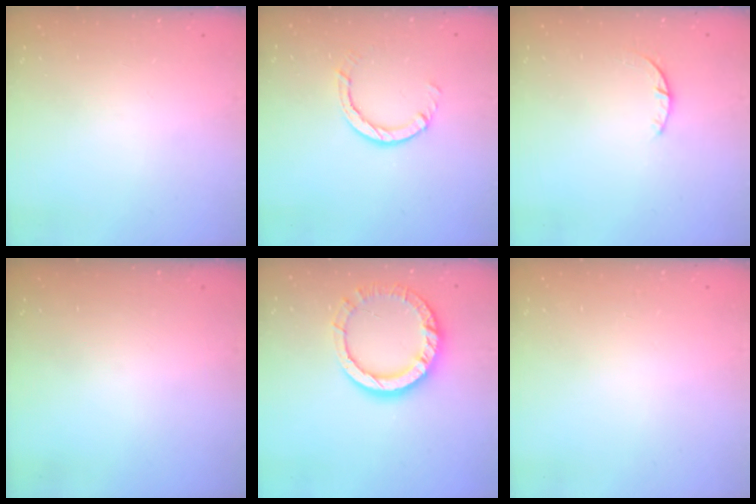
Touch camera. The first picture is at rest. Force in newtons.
{"total": 3.1, "press": 3.0, "slide": 0.5}
{"total": 1.2, "press": 1.2, "slide": 0.3}
{"total": 0.0}
{"total": 12.3, "press": 12.2, "slide": 1.3}
{"total": 2.4, "press": 2.4, "slide": 0.2}